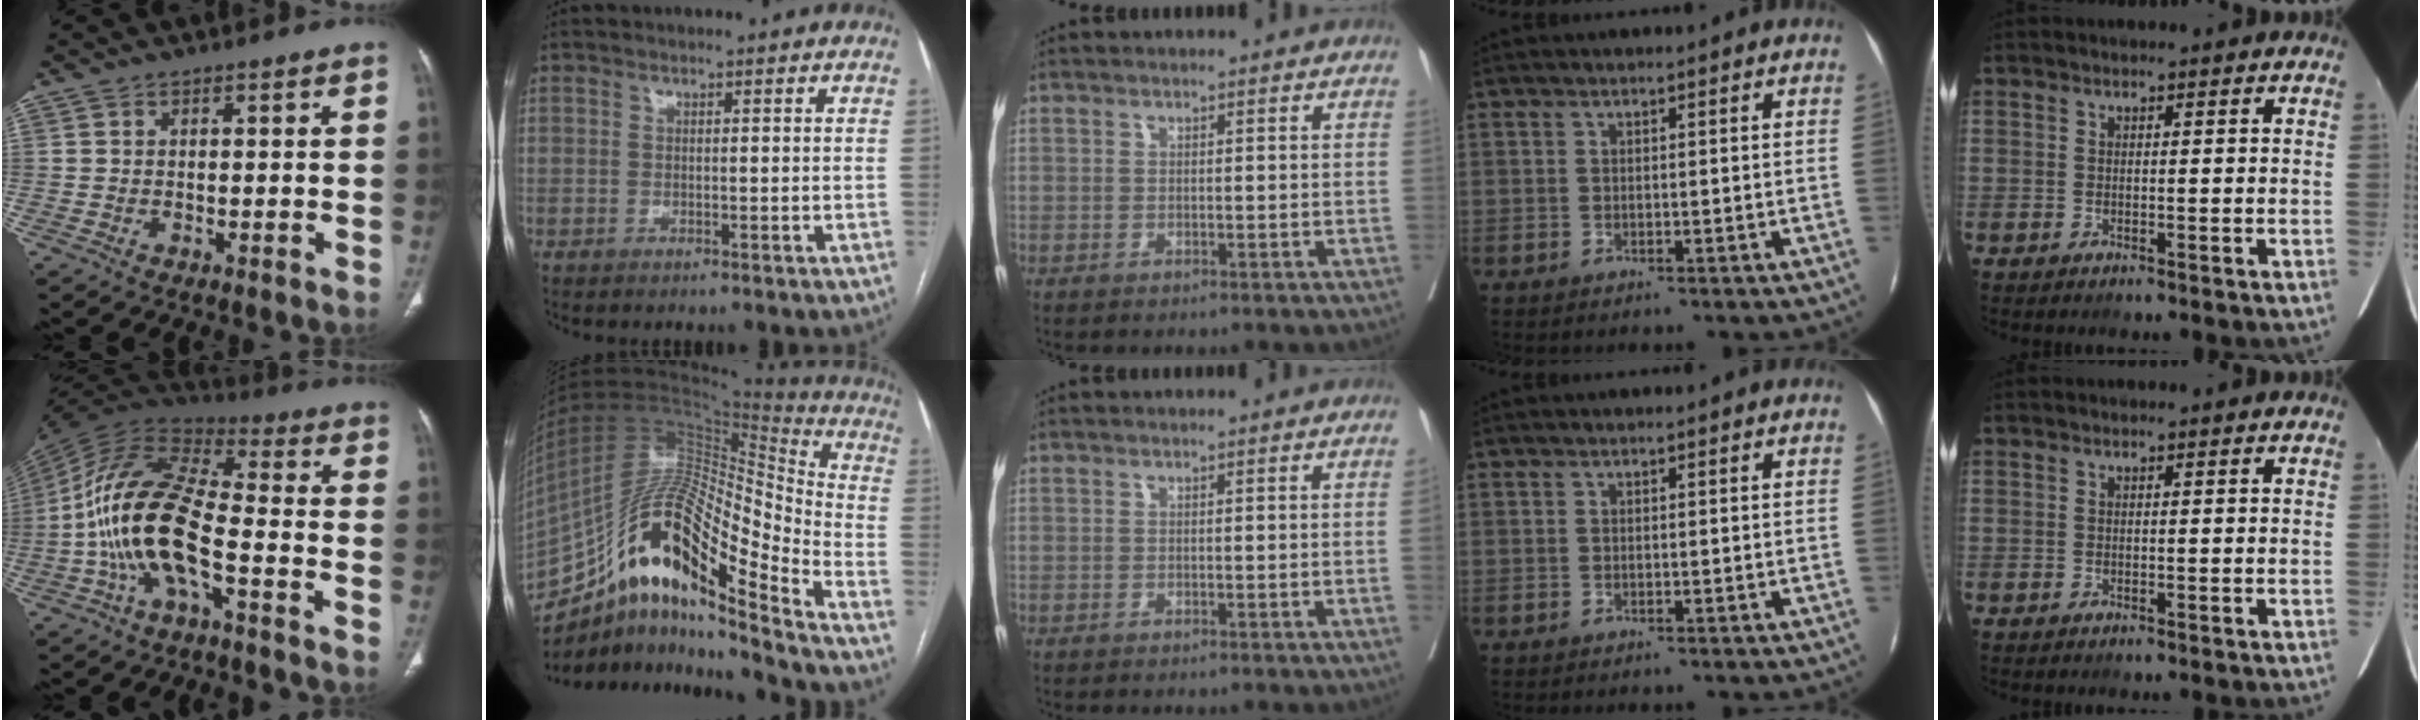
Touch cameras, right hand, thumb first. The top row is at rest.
{"thumb": {"total": 17.6, "force": [-5.1, 7.0, 15.3], "torque": [-0.303, 0.053, -0.098]}, "index": {"total": 24.8, "force": [-14.3, 5.3, 19.5], "torque": [-0.357, 0.014, -0.250]}, "middle": {"total": 0.6, "force": [0.0, -0.2, 0.5], "torque": [-0.004, 0.002, 0.002]}}